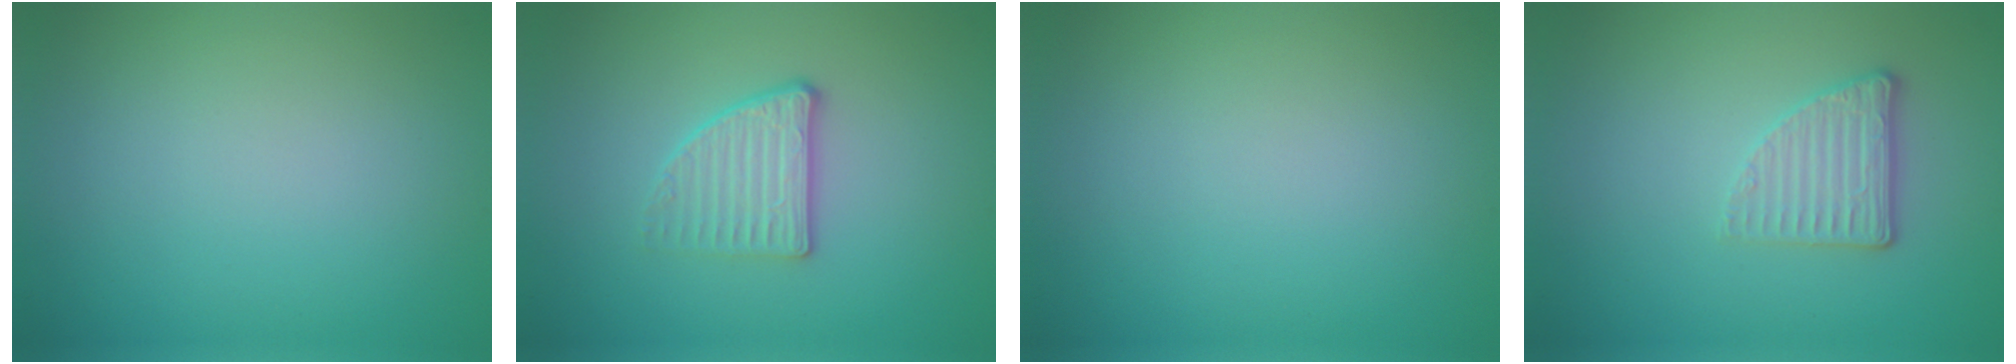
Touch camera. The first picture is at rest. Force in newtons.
{"total": 2.8, "press": 2.5, "slide": 1.4}
{"total": 0.0}
{"total": 2.7, "press": 2.3, "slide": 1.4}